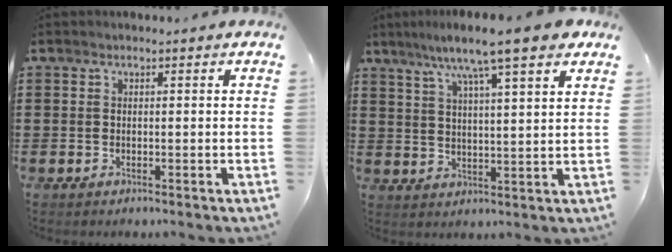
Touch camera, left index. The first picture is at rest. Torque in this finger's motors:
{"motor_torque": [2.14, 0.00, 0.82, 0.18]}